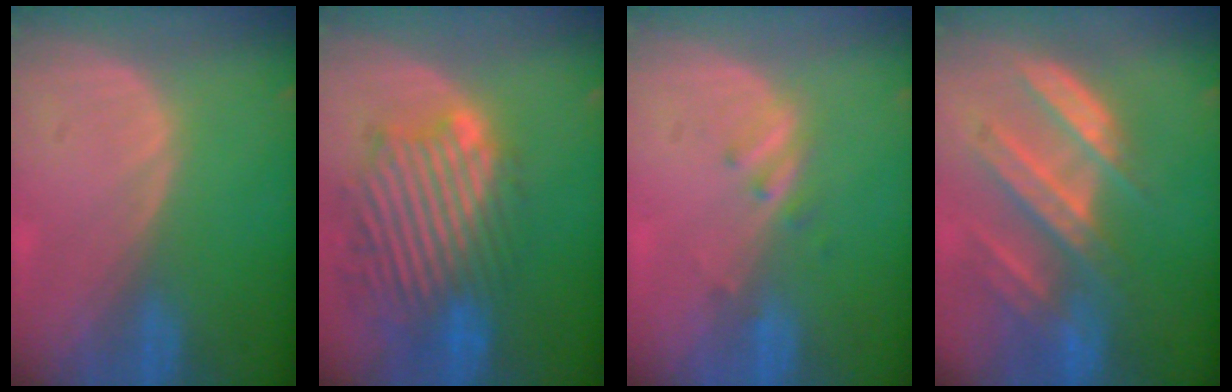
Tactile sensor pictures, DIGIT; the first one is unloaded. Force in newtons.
{"total": 12.3, "press": 11.0, "slide": 5.5}
{"total": 2.5, "press": 2.2, "slide": 1.2}
{"total": 8.9, "press": 8.0, "slide": 4.0}